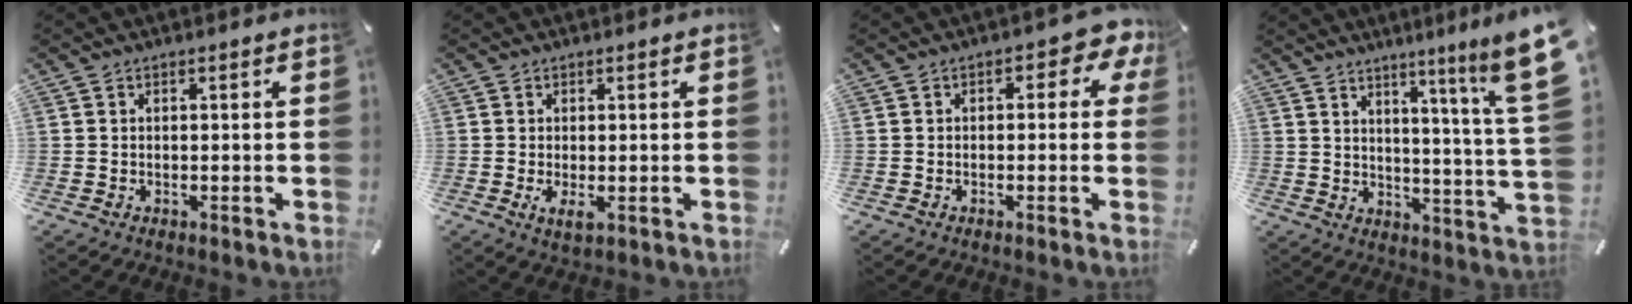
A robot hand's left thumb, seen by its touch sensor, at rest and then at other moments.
{"total": 2.9, "force": [-0.2, 0.7, 2.8], "torque": [-0.053, -0.013, -0.007]}
{"total": 4.7, "force": [0.7, 2.7, 3.8], "torque": [-0.052, 0.005, 0.006]}
{"total": 12.8, "force": [7.4, 0.1, 10.4], "torque": [-0.157, -0.062, 0.112]}